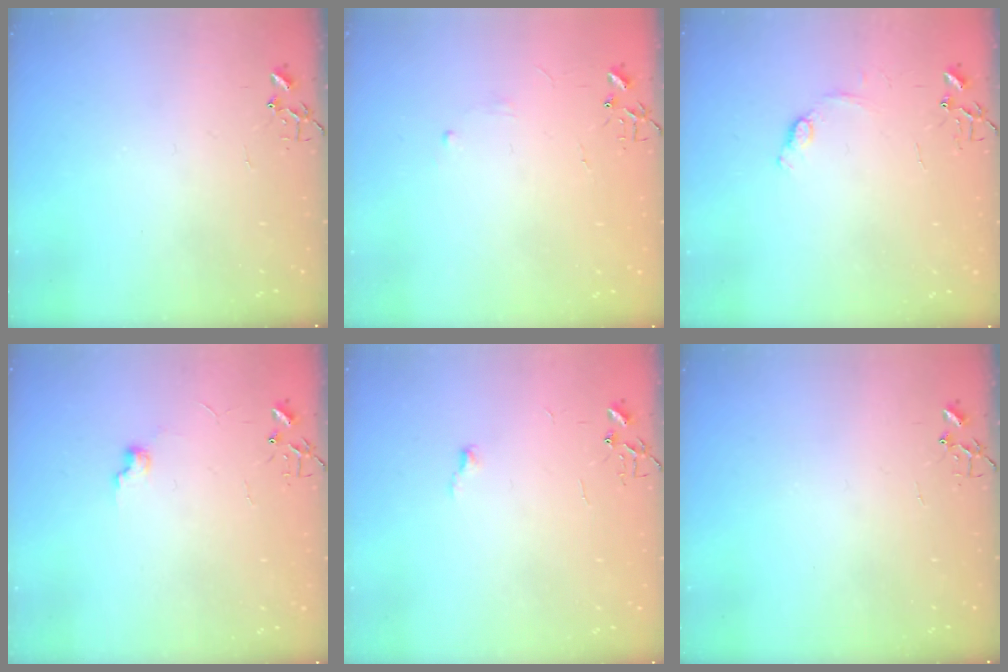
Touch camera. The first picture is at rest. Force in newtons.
{"total": 2.9, "press": 2.8, "slide": 0.5}
{"total": 7.3, "press": 7.3, "slide": 0.7}
{"total": 5.9, "press": 5.9, "slide": 0.7}
{"total": 3.5, "press": 3.5, "slide": 0.4}
{"total": 0.0}